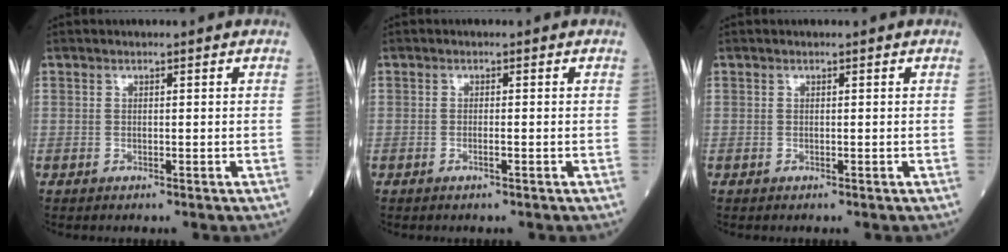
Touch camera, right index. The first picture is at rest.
{"total": 1.0, "force": [-0.4, 0.0, 0.9], "torque": [-0.019, 0.000, -0.007]}
{"total": 0.0}